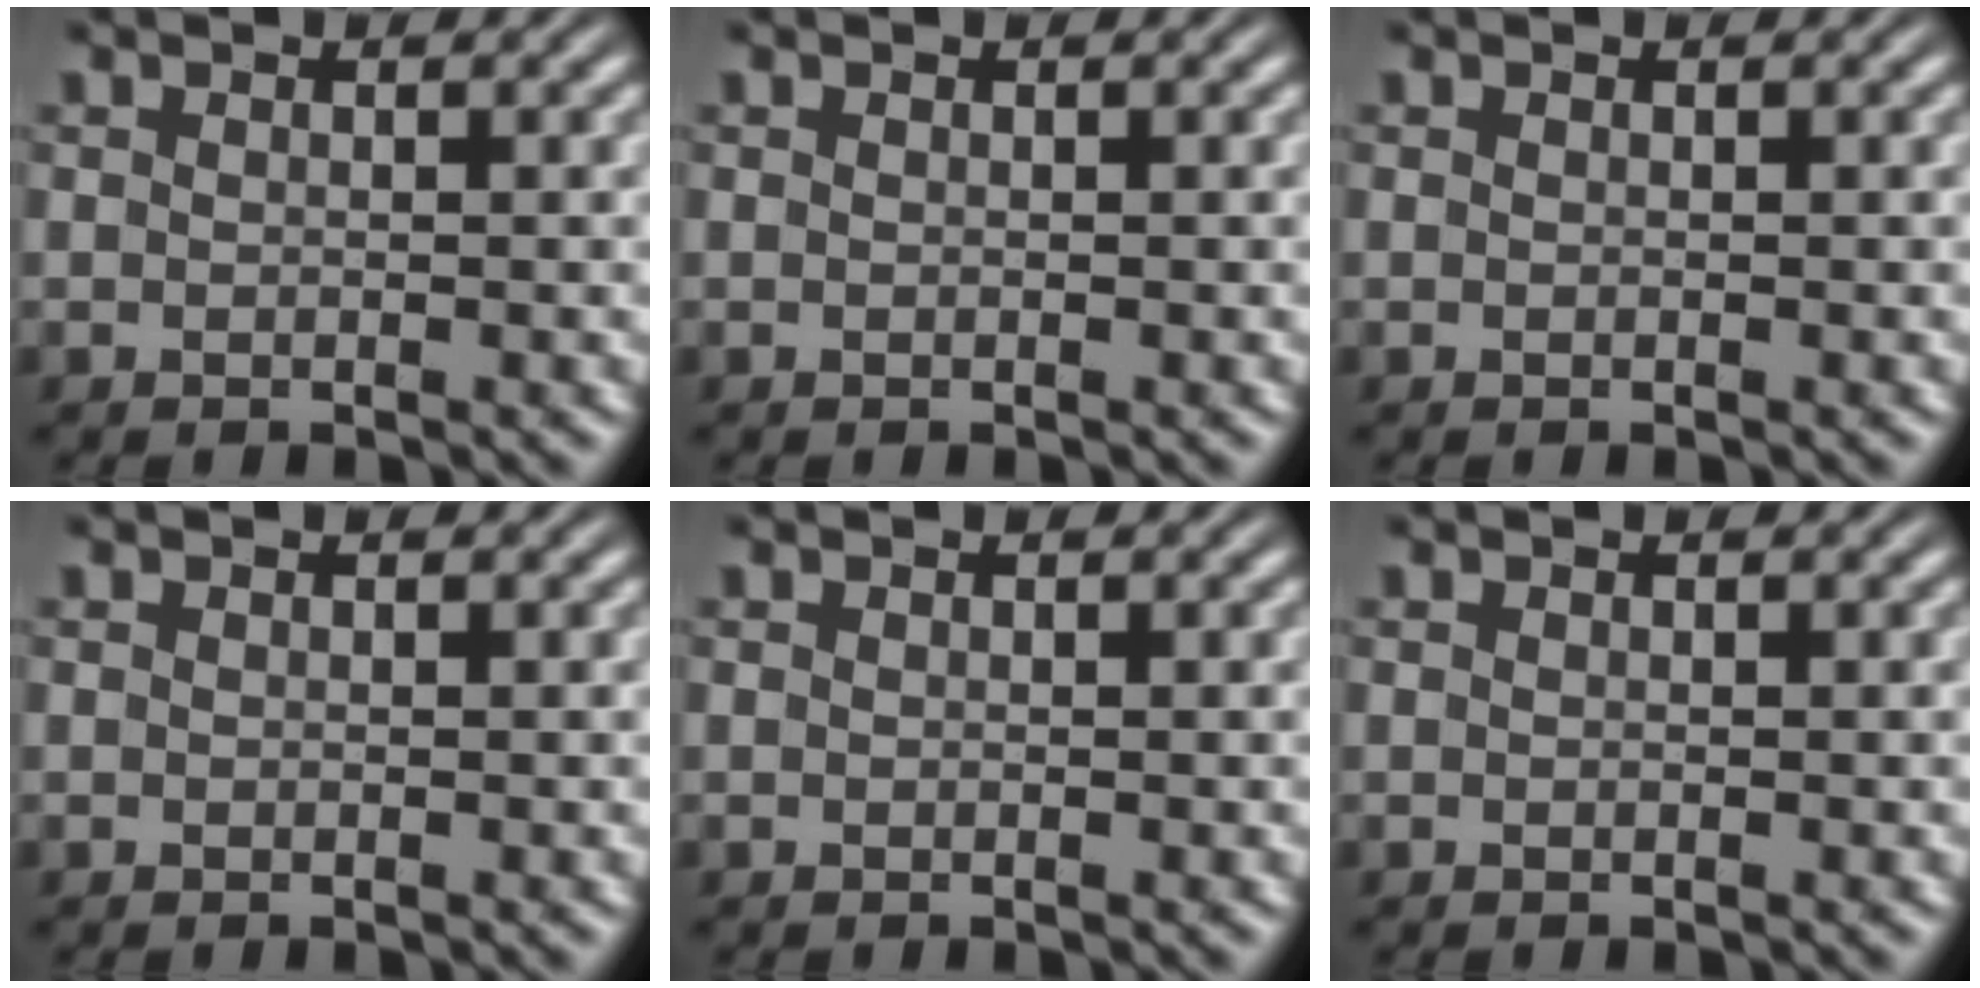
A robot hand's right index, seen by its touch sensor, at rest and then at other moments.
{"total": 0.0}
{"total": 0.0}
{"total": 0.0}
{"total": 0.0}
{"total": 0.0}